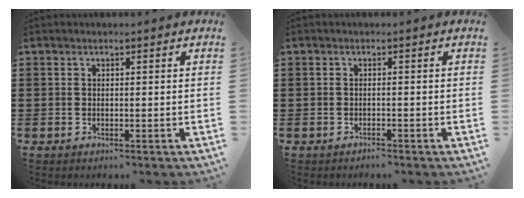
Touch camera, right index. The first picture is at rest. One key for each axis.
{"total": 0.7, "fx": -0.6, "fy": 0.0, "fz": 0.1, "tx": -0.006, "ty": -0.003, "tz": -0.013}